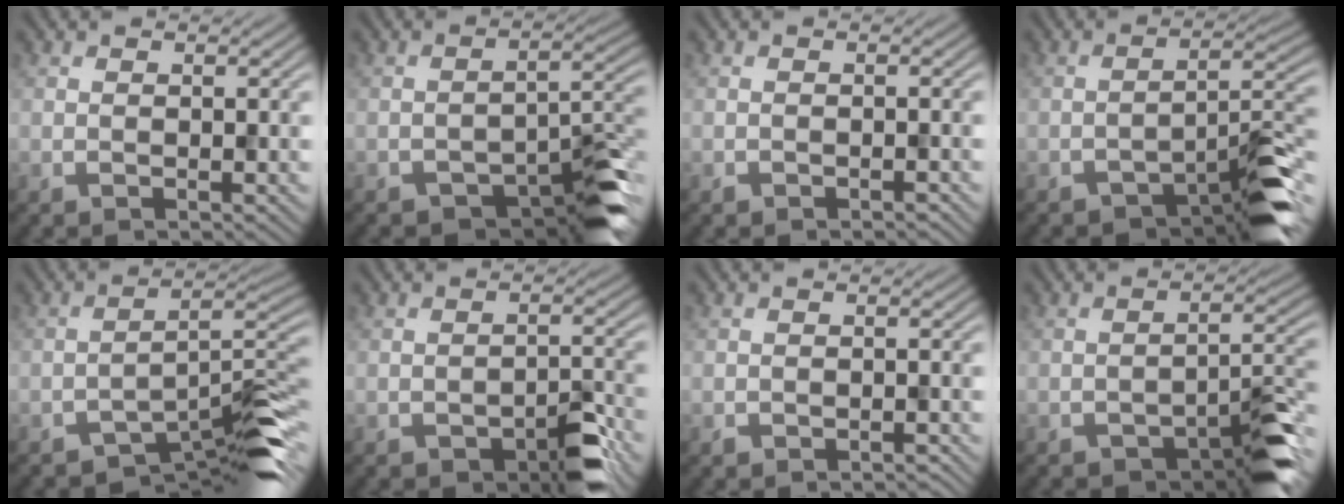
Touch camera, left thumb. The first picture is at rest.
{"total": 8.2, "force": [-5.4, 3.1, 5.3], "torque": [-0.059, 0.001, -0.087]}
{"total": 0.9, "force": [-0.8, 0.4, 0.3], "torque": [-0.005, -0.002, -0.014]}
{"total": 7.9, "force": [-5.5, 2.0, 5.3], "torque": [-0.067, 0.012, -0.092]}
{"total": 9.2, "force": [-7.1, 1.8, 5.5], "torque": [-0.070, 0.009, -0.124]}
{"total": 4.7, "force": [-2.9, 1.8, 3.2], "torque": [-0.043, 0.006, -0.043]}
{"total": 1.3, "force": [-1.2, 0.5, 0.4], "torque": [-0.005, 0.000, -0.020]}
{"total": 6.9, "force": [-4.7, 2.0, 4.6], "torque": [-0.056, 0.006, -0.073]}